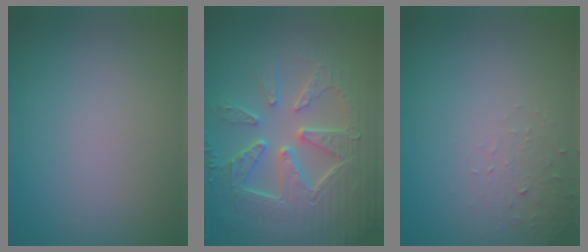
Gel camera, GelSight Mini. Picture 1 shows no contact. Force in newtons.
{"total": 9.1, "press": 6.5, "slide": 6.3}
{"total": 1.6, "press": 1.6, "slide": 0.4}